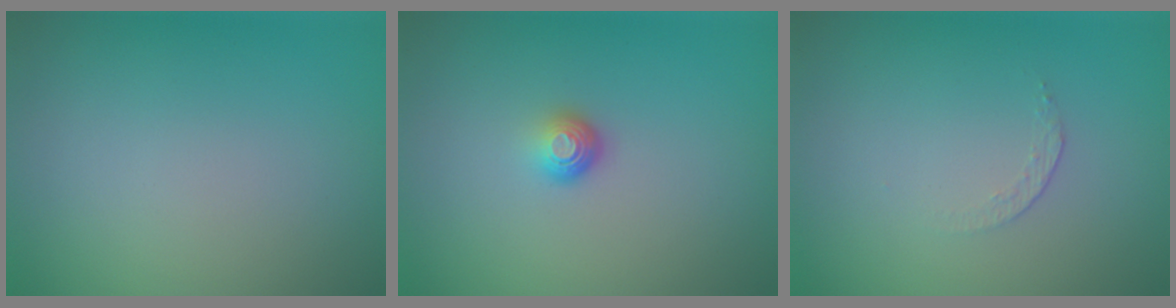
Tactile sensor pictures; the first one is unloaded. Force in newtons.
{"total": 1.6, "press": 1.0, "slide": 1.2}
{"total": 0.7, "press": 0.4, "slide": 0.6}